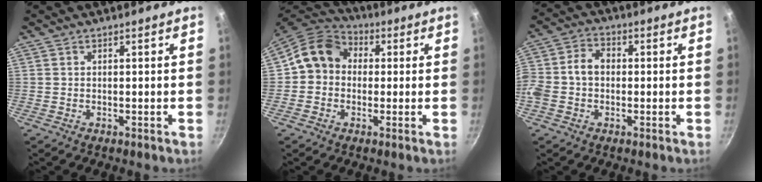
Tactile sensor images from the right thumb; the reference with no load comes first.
{"total": 10.8, "force": [0.9, 9.3, 5.5], "torque": [-0.060, 0.029, -0.008]}
{"total": 8.3, "force": [-0.6, 6.4, 5.2], "torque": [-0.086, 0.028, -0.028]}